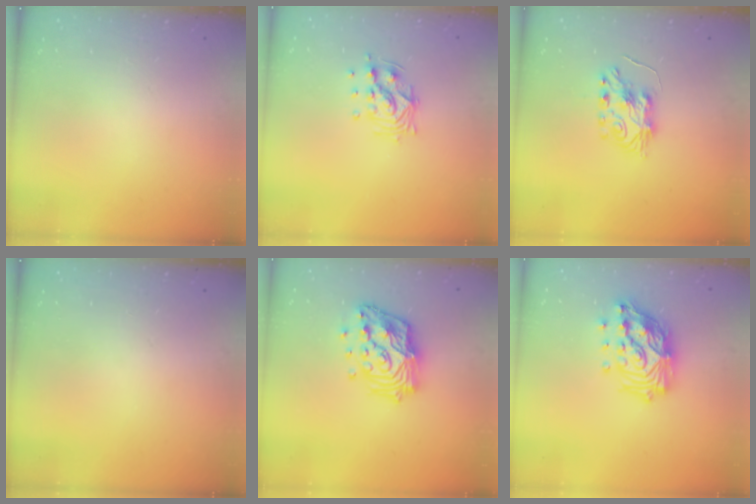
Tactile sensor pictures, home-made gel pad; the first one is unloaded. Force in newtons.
{"total": 10.6, "press": 10.6, "slide": 0.5}
{"total": 7.3, "press": 7.2, "slide": 0.6}
{"total": 0.0}
{"total": 17.5, "press": 17.4, "slide": 1.4}
{"total": 18.2, "press": 18.1, "slide": 1.6}